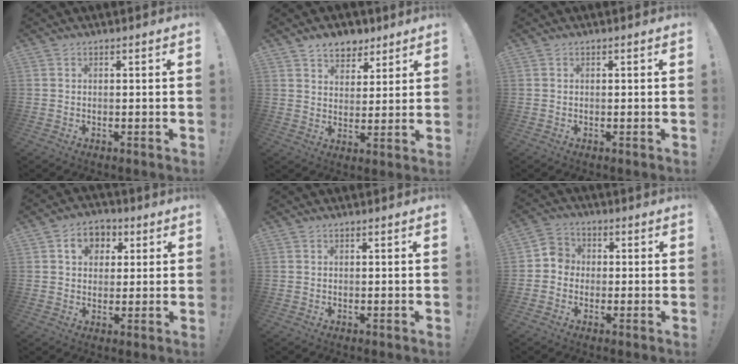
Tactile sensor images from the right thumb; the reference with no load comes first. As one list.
[{"total": 7.7, "force": [5.6, 5.0, 1.6], "torque": [-0.010, -0.042, 0.107]}, {"total": 0.0}, {"total": 7.8, "force": [2.5, 6.4, 3.6], "torque": [-0.043, -0.004, 0.046]}, {"total": 0.0}, {"total": 5.2, "force": [-1.6, 4.6, 1.7], "torque": [-0.029, 0.021, -0.029]}]